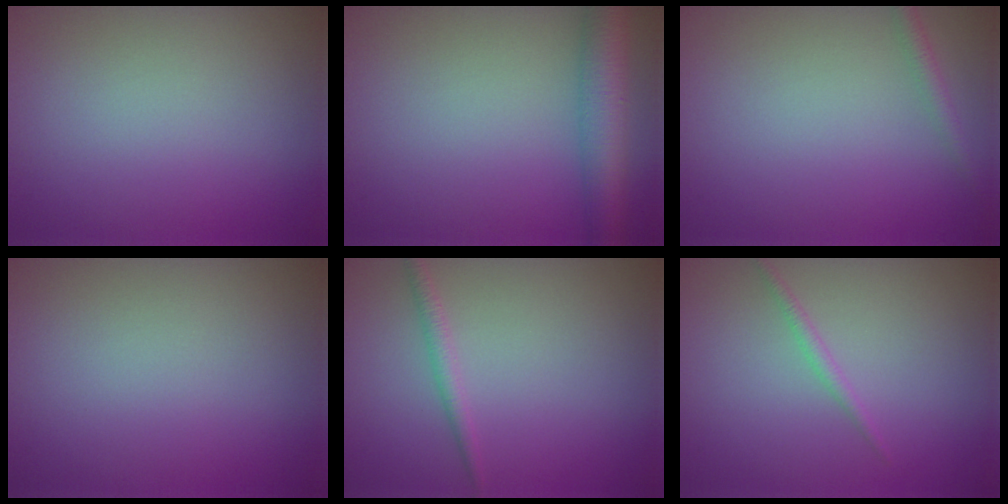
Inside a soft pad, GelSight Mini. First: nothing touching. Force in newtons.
{"total": 5.3, "press": 5.3, "slide": 0.3}
{"total": 1.4, "press": 1.4, "slide": 0.1}
{"total": 0.0}
{"total": 1.3, "press": 1.3, "slide": 0.0}
{"total": 1.0, "press": 1.0, "slide": 0.0}